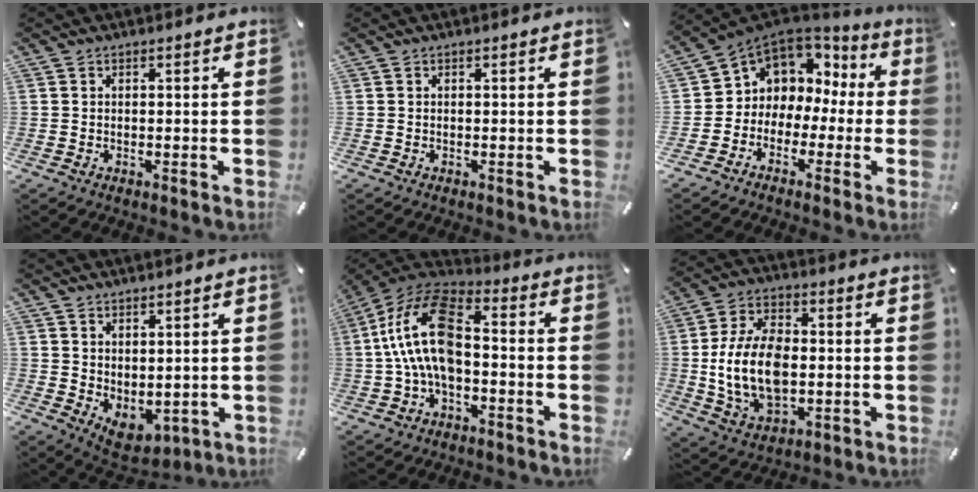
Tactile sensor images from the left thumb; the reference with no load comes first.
{"total": 0.0}
{"total": 6.5, "force": [1.5, 6.3, 0.7], "torque": [-0.044, -0.028, 0.033]}
{"total": 3.4, "force": [1.0, 3.0, 1.2], "torque": [-0.012, -0.015, 0.023]}
{"total": 17.0, "force": [-0.7, 9.8, 13.9], "torque": [-0.300, 0.011, -0.018]}
{"total": 16.3, "force": [-0.9, 11.0, 12.0], "torque": [-0.262, 0.003, -0.015]}